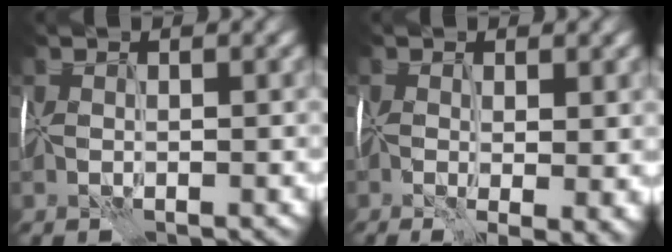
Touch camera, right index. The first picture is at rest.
{"total": 5.0, "force": [-0.5, 2.0, 4.5], "torque": [-0.064, -0.017, -0.002]}